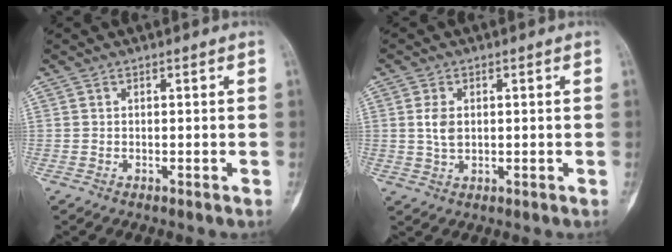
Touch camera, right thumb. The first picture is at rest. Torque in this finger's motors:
{"motor_torque": [0.42, 0.72, 0.18, -0.24, 0.00]}